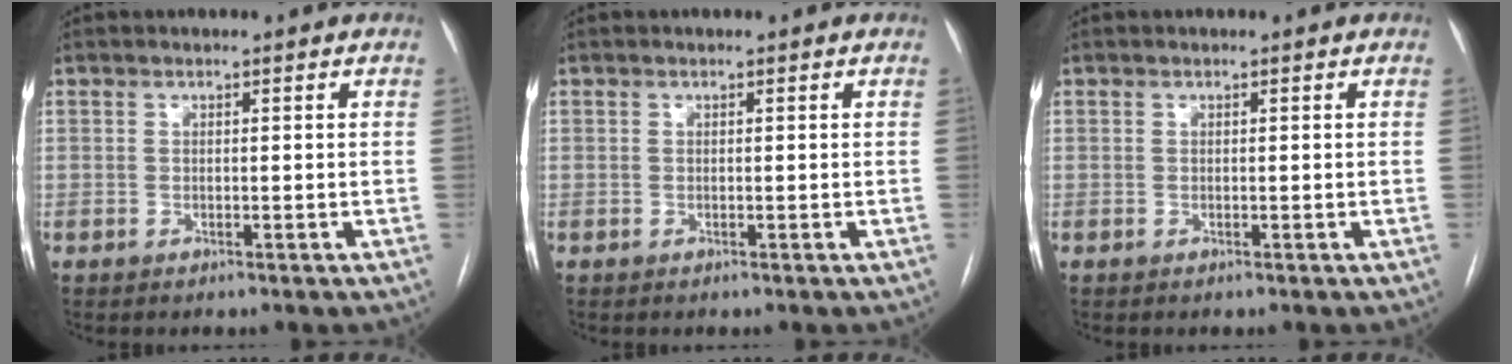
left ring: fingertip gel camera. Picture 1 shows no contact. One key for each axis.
{"total": 0.0}
{"total": 0.0}